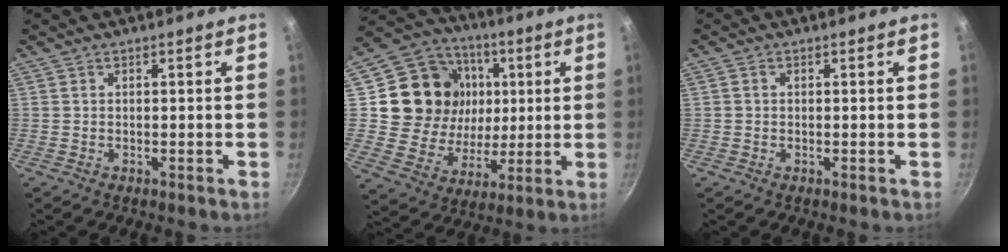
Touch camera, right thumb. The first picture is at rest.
{"total": 20.5, "force": [4.0, 17.5, 9.9], "torque": [-0.161, 0.005, 0.076]}
{"total": 0.6, "force": [0.0, 0.5, 0.2], "torque": [-0.004, 0.003, -0.001]}